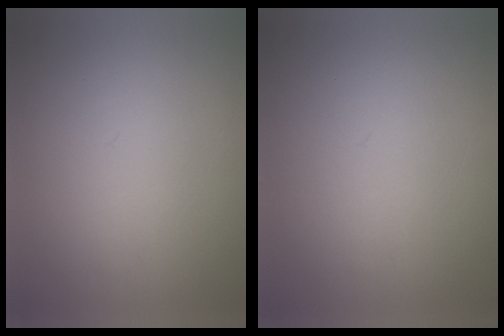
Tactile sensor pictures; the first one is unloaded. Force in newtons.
{"total": 1.0}